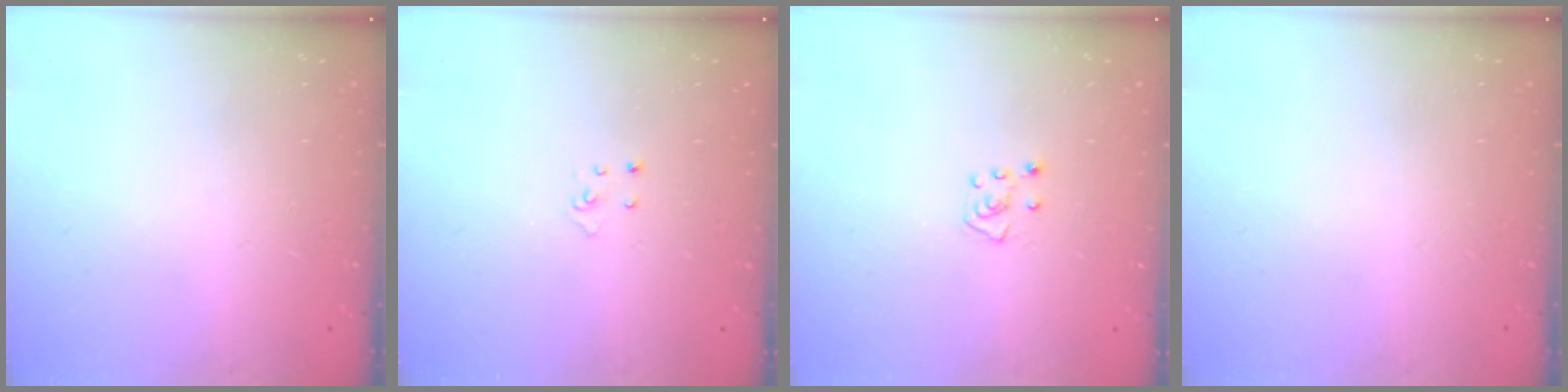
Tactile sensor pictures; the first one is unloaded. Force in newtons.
{"total": 3.0, "press": 2.9, "slide": 0.3}
{"total": 3.7, "press": 3.6, "slide": 0.4}
{"total": 0.0}